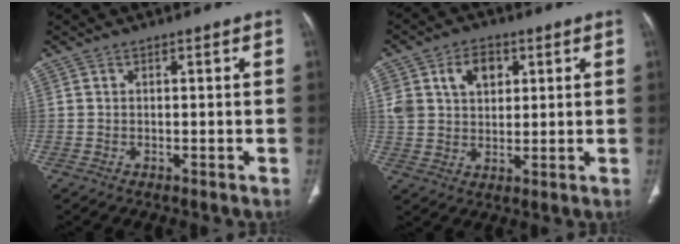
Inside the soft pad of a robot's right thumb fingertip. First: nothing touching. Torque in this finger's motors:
{"motor_torque": [0.67, 0.64, 0.88, 0.63, 0.06]}